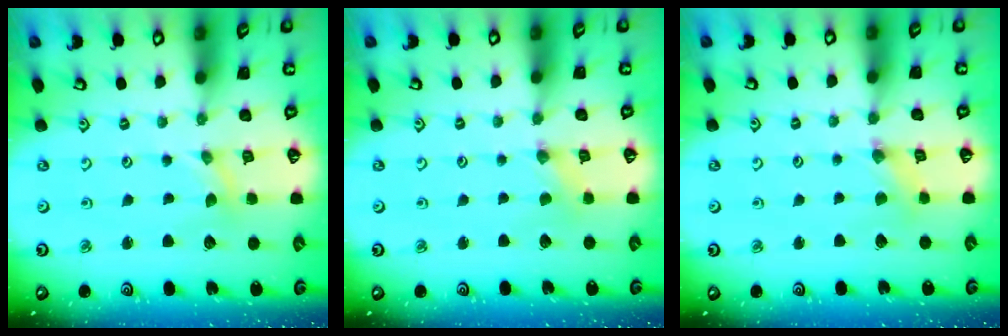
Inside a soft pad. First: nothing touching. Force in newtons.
{"total": 0.0}
{"total": 1.1, "press": 1.0, "slide": 0.3}